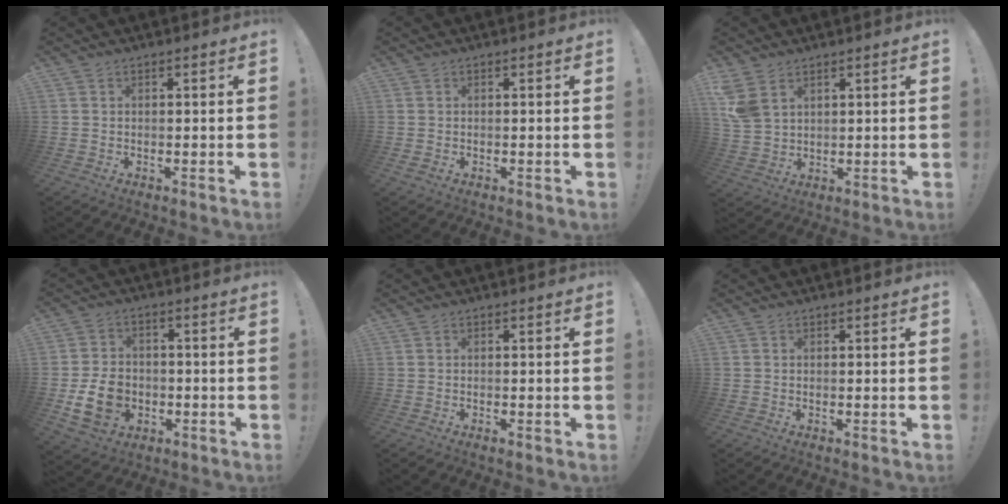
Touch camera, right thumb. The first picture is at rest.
{"total": 0.7, "force": [0.0, 0.5, 0.5], "torque": [-0.012, 0.003, 0.002]}
{"total": 6.9, "force": [4.0, 4.2, 3.8], "torque": [-0.082, -0.018, 0.079]}
{"total": 11.9, "force": [-2.9, 9.4, 6.7], "torque": [-0.123, 0.016, -0.046]}
{"total": 0.6, "force": [-0.3, 0.1, 0.5], "torque": [-0.011, 0.002, -0.005]}
{"total": 0.0}